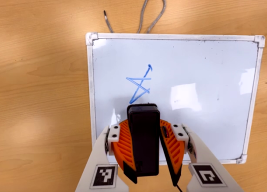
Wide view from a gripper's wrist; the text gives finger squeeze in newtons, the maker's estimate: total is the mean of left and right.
{"total": 10.8, "left": 10.3, "right": 11.3}